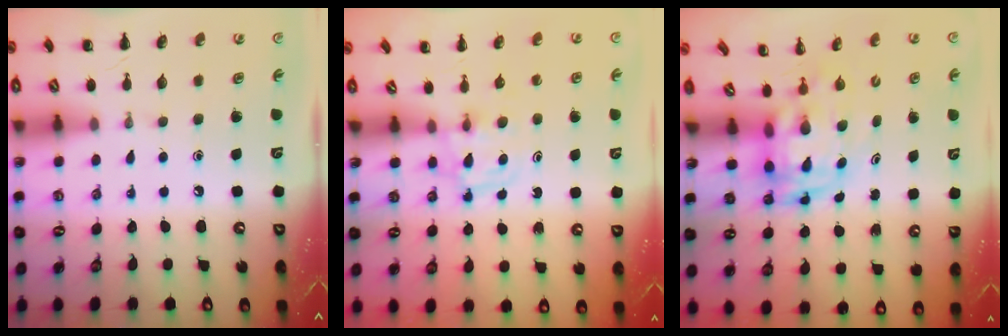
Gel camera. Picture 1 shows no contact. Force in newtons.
{"total": 2.9, "press": 2.6, "slide": 1.2}
{"total": 3.1, "press": 3.1, "slide": 0.7}